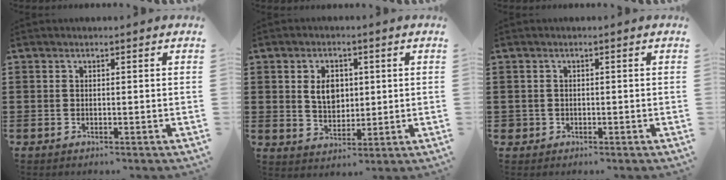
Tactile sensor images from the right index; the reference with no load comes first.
{"total": 5.1, "force": [1.0, 3.6, 3.4], "torque": [-0.070, 0.012, 0.013]}
{"total": 1.0, "force": [-0.4, 1.0, 0.1], "torque": [-0.004, 0.004, -0.010]}